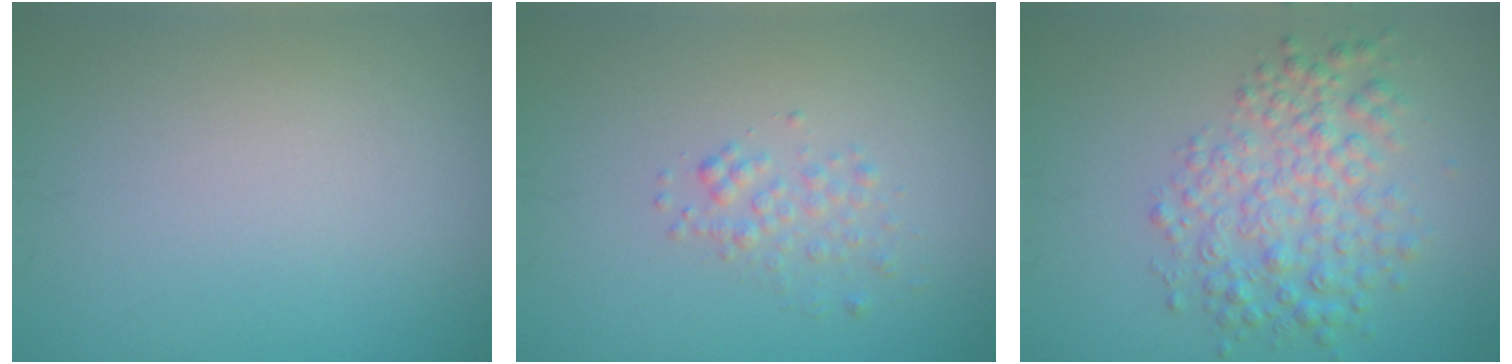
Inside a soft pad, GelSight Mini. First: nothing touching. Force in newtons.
{"total": 1.5, "press": 1.5, "slide": 0.1}
{"total": 4.6, "press": 4.6, "slide": 0.1}